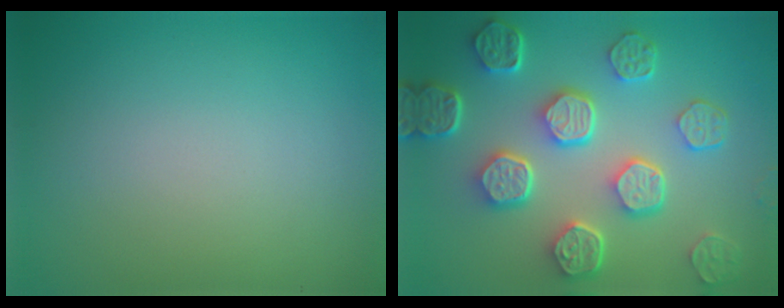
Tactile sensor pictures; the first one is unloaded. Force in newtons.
{"total": 7.7, "press": 5.8, "slide": 5.1}